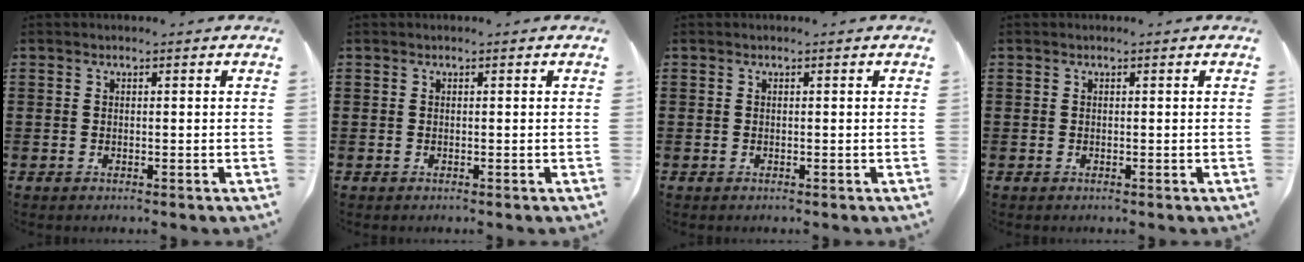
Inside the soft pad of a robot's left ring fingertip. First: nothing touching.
{"total": 0.0}
{"total": 0.0}
{"total": 0.0}